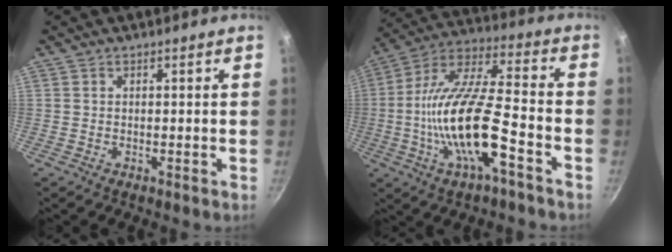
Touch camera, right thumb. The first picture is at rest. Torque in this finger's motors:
{"motor_torque": [2.55, 2.32, 2.22, -0.54, 0.83]}